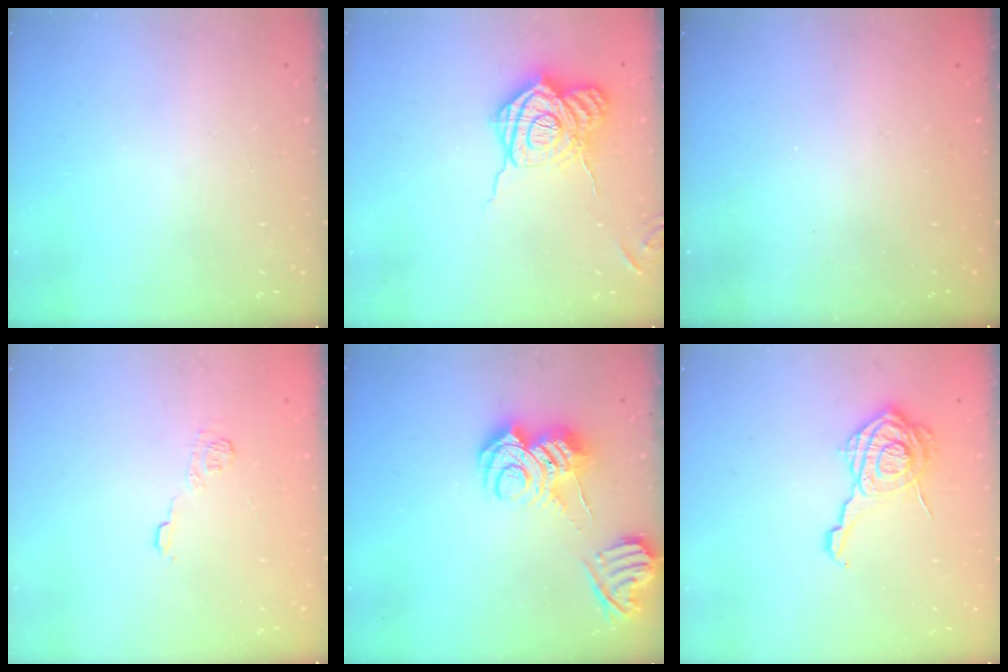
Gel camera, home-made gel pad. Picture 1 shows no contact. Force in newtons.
{"total": 18.3, "press": 18.2, "slide": 1.3}
{"total": 1.8, "press": 1.7, "slide": 0.5}
{"total": 4.6, "press": 4.4, "slide": 1.3}
{"total": 13.0, "press": 12.9, "slide": 1.8}
{"total": 14.0, "press": 13.9, "slide": 0.7}